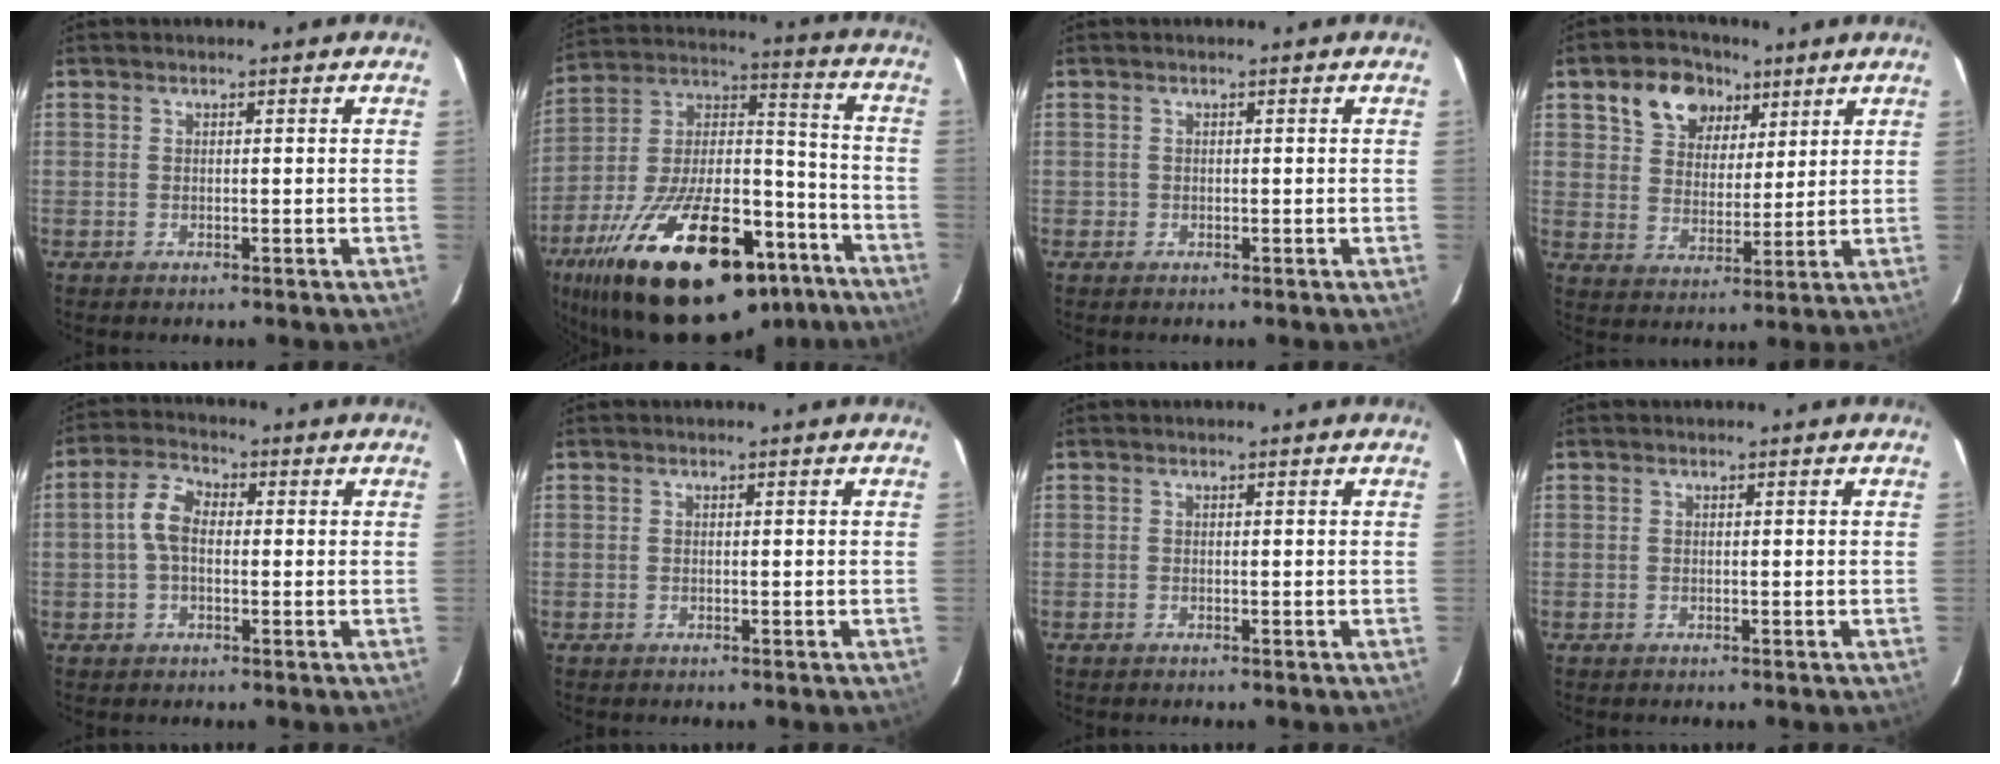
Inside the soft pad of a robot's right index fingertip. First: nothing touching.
{"total": 35.2, "force": [-22.7, 14.8, 22.5], "torque": [-0.401, 0.006, -0.335]}
{"total": 0.6, "force": [-0.3, 0.5, 0.0], "torque": [0.000, 0.000, -0.005]}
{"total": 10.7, "force": [5.9, 7.7, 4.5], "torque": [-0.095, 0.034, 0.107]}
{"total": 5.4, "force": [0.0, 3.3, 4.2], "torque": [-0.087, 0.019, 0.000]}
{"total": 0.0}
{"total": 0.0}
{"total": 0.0}